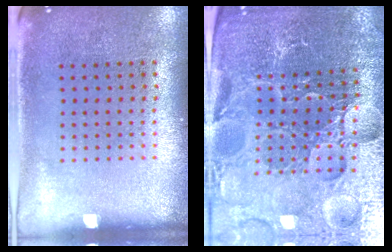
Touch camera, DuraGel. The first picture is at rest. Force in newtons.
{"total": 5.3, "press": 5.0, "slide": 1.6}